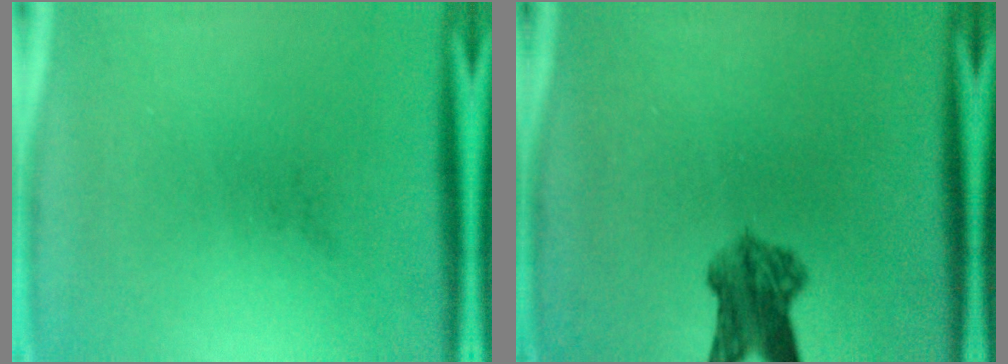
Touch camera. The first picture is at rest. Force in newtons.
{"total": 5.5}